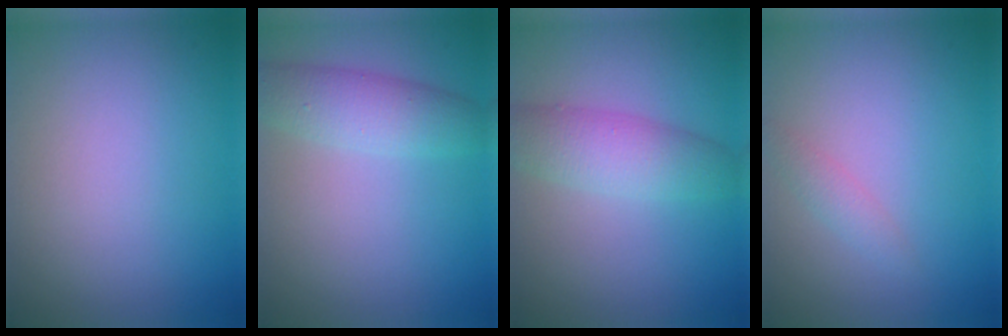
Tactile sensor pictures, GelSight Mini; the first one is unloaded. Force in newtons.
{"total": 3.8, "press": 3.8, "slide": 0.2}
{"total": 4.3, "press": 4.3, "slide": 0.1}
{"total": 1.2, "press": 1.2, "slide": 0.1}